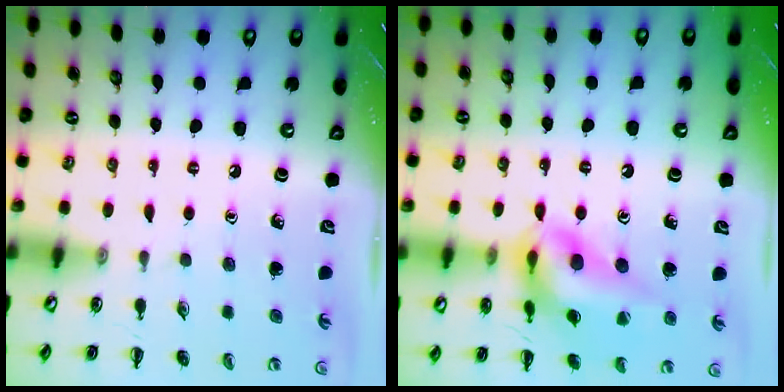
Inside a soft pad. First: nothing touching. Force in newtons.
{"total": 16.0, "press": 15.7, "slide": 2.7}